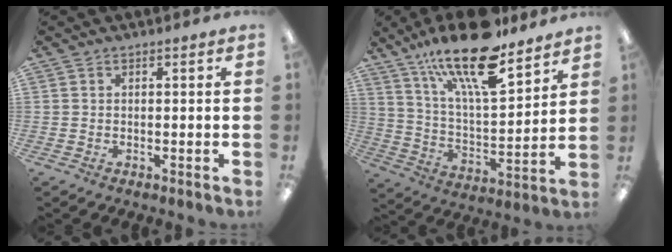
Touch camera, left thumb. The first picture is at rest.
{"total": 22.0, "force": [15.8, 6.9, 13.6], "torque": [-0.229, -0.098, 0.267]}